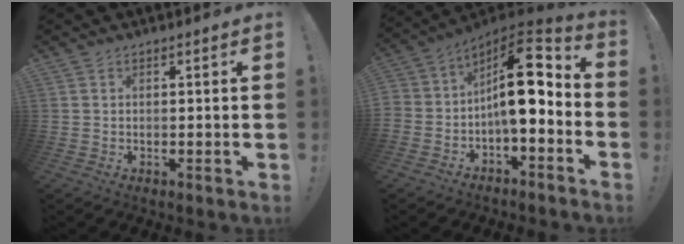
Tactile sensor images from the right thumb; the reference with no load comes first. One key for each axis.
{"total": 15.1, "fx": 1.0, "fy": 8.1, "fz": 12.7, "tx": -0.188, "ty": 0.002, "tz": 0.018}